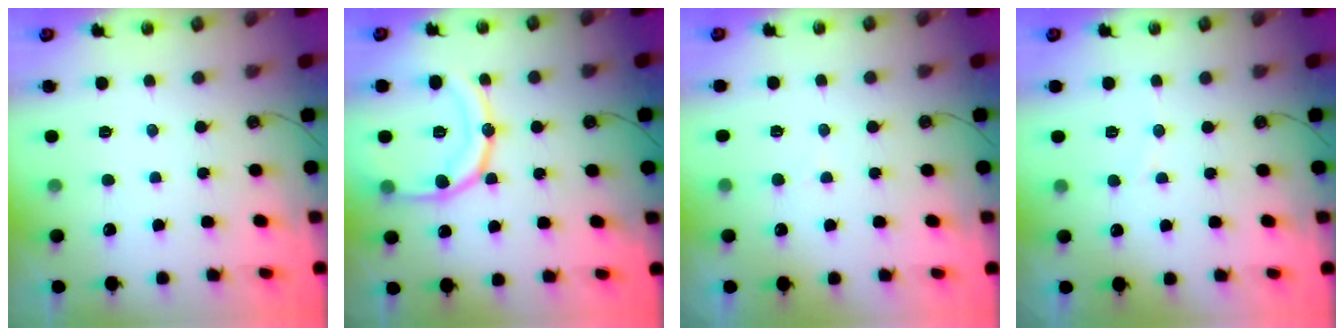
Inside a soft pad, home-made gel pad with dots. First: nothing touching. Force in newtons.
{"total": 16.6, "press": 16.6, "slide": 1.8}
{"total": 4.9, "press": 4.8, "slide": 1.3}
{"total": 3.4, "press": 3.4, "slide": 0.3}